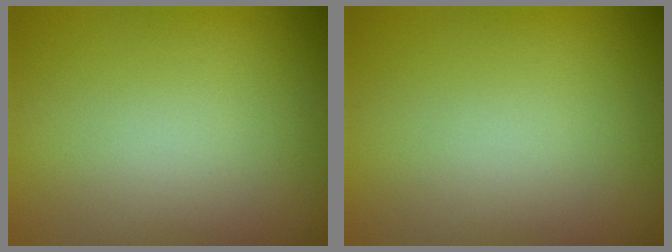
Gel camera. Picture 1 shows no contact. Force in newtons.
{"total": 0.0}